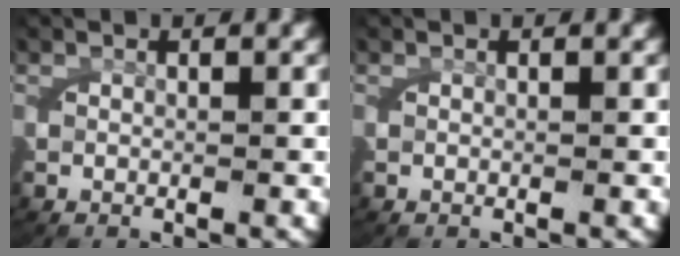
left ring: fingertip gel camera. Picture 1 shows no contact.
{"total": 0.0}